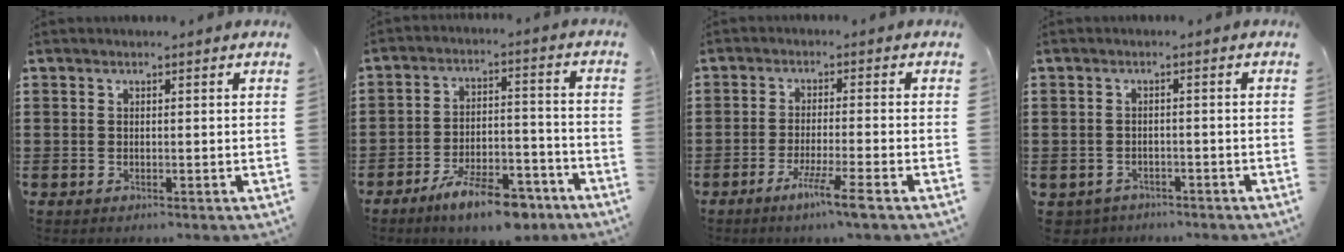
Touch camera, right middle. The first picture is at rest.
{"total": 9.8, "force": [-7.6, 2.6, 5.5], "torque": [-0.092, 0.025, -0.139]}
{"total": 5.1, "force": [-3.3, -0.3, 3.8], "torque": [-0.066, -0.010, -0.057]}
{"total": 1.8, "force": [-1.8, 0.5, -0.3], "torque": [-0.004, 0.000, -0.042]}